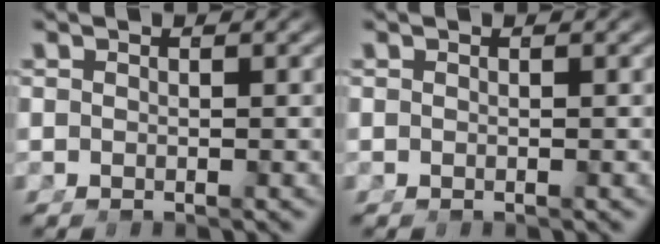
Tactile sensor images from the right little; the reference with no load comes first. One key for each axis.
{"total": 0.0}